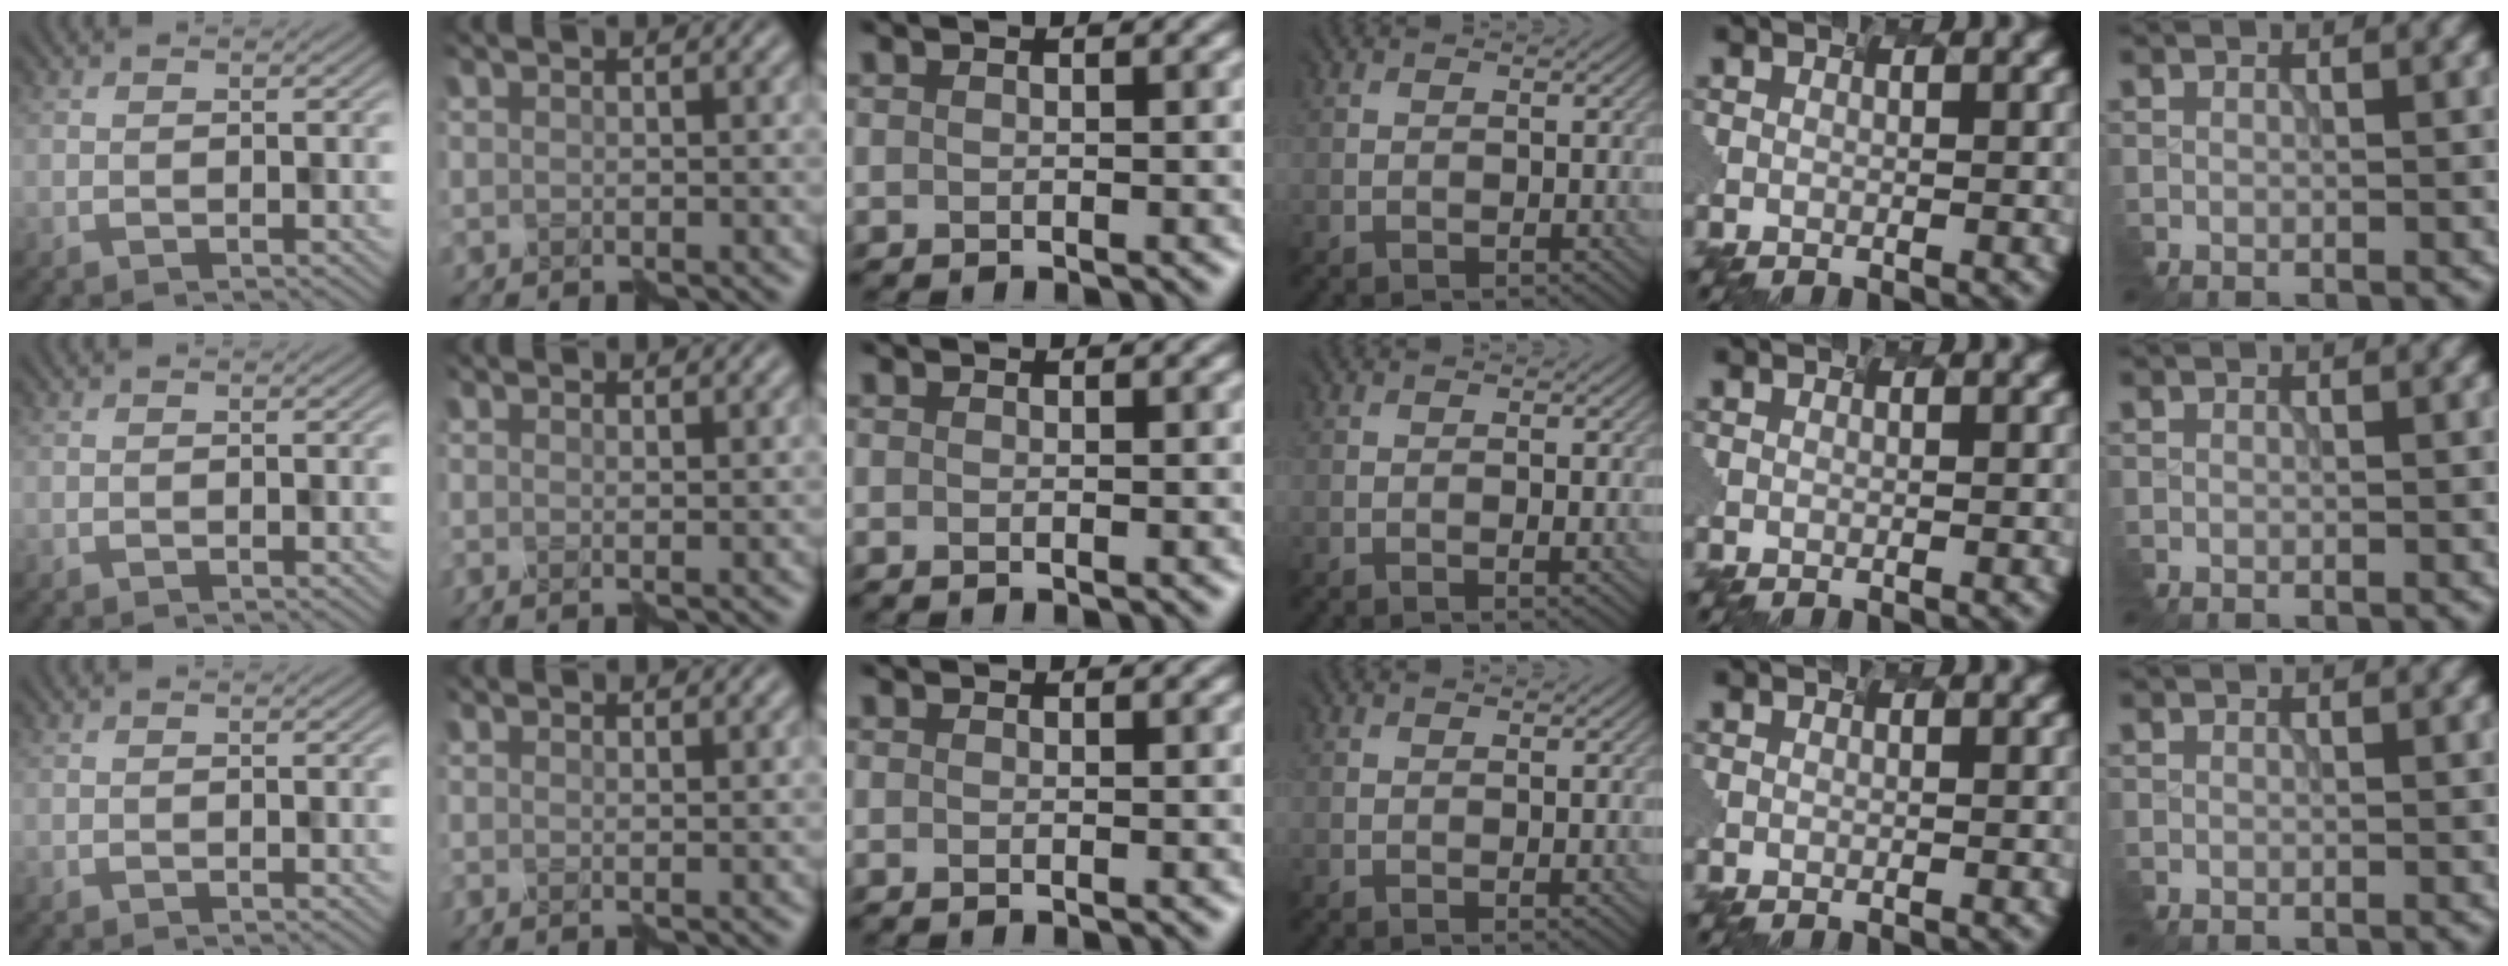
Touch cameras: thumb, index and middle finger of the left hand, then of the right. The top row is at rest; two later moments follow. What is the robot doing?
{"motion": "disassemble", "object": "velcro strap"}